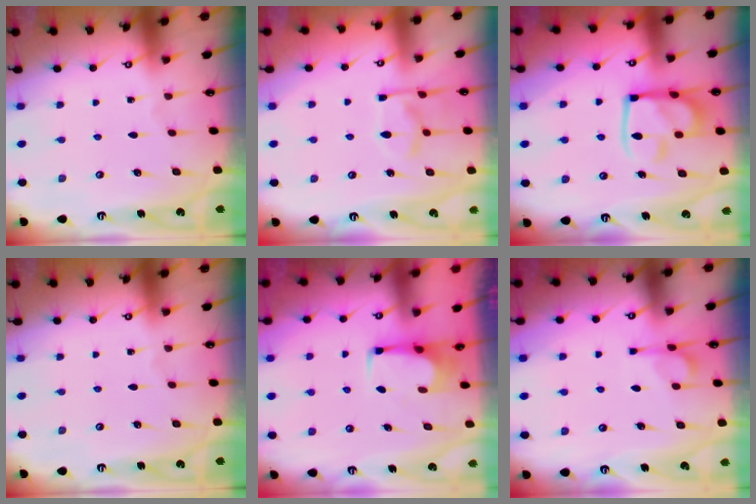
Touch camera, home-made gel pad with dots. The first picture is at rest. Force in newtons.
{"total": 11.9, "press": 11.9, "slide": 1.2}
{"total": 14.3, "press": 14.2, "slide": 1.7}
{"total": 0.0}
{"total": 2.3, "press": 2.3, "slide": 0.4}
{"total": 5.2, "press": 5.1, "slide": 0.7}